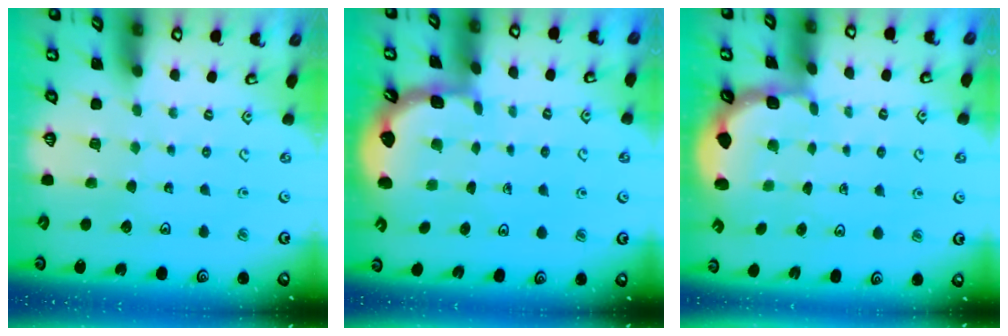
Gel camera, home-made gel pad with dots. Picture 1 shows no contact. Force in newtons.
{"total": 2.0, "press": 2.0, "slide": 0.2}
{"total": 2.4, "press": 1.7, "slide": 1.6}